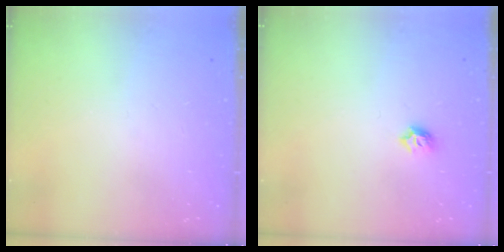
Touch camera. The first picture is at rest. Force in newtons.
{"total": 5.3, "press": 5.3, "slide": 0.9}